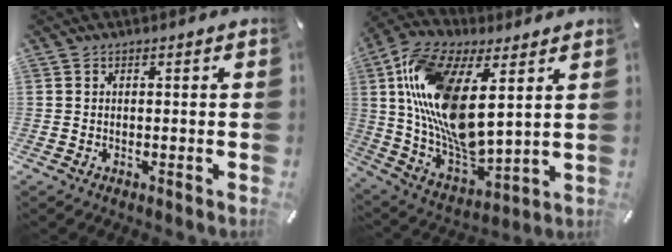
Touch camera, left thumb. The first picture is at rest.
{"total": 19.9, "force": [6.5, 9.4, 16.2], "torque": [-0.365, -0.032, 0.114]}